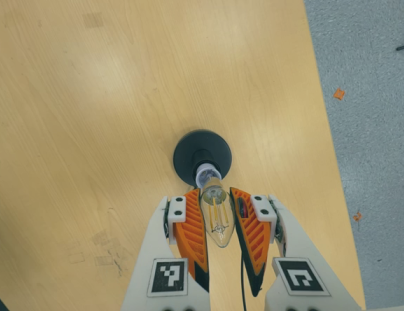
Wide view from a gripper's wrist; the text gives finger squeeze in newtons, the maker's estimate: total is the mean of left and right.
{"total": 18.7, "left": 20.6, "right": 16.8}